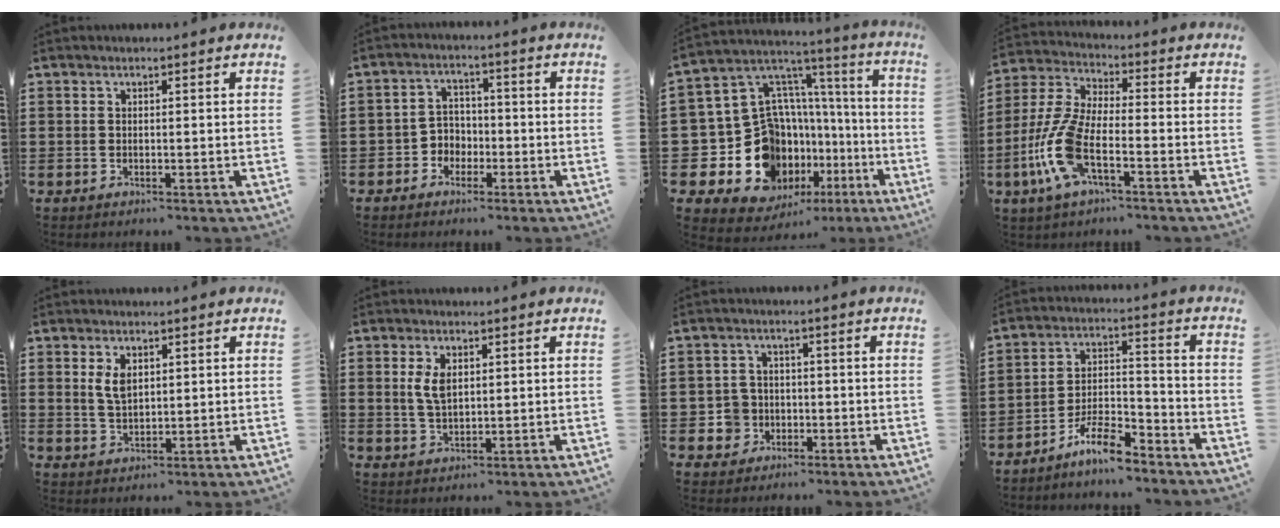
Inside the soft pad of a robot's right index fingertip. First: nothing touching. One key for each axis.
{"total": 3.4, "fx": -1.9, "fy": 2.8, "fz": 0.5, "tx": -0.022, "ty": 0.008, "tz": -0.044}
{"total": 16.4, "fx": -4.8, "fy": 13.8, "fz": 7.5, "tx": -0.197, "ty": -0.029, "tz": -0.054}
{"total": 10.2, "fx": -3.8, "fy": 3.3, "fz": 8.9, "tx": -0.230, "ty": -0.021, "tz": -0.078}
{"total": 3.4, "fx": 1.4, "fy": 1.8, "fz": 2.6, "tx": -0.056, "ty": 0.007, "tz": 0.025}
{"total": 4.1, "fx": 1.1, "fy": 2.0, "fz": 3.3, "tx": -0.072, "ty": 0.007, "tz": 0.019}
{"total": 4.5, "fx": -1.2, "fy": 4.2, "fz": 0.9, "tx": -0.044, "ty": 0.005, "tz": -0.027}
{"total": 8.0, "fx": -6.6, "fy": 1.8, "fz": 4.0, "tx": -0.080, "ty": 0.015, "tz": -0.127}